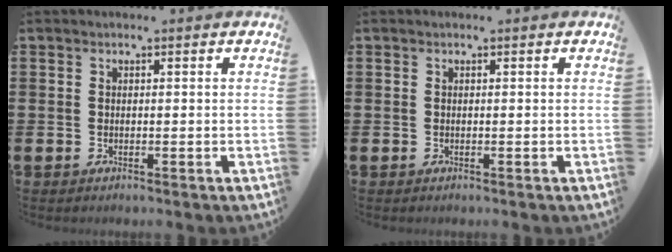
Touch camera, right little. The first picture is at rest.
{"total": 0.0}